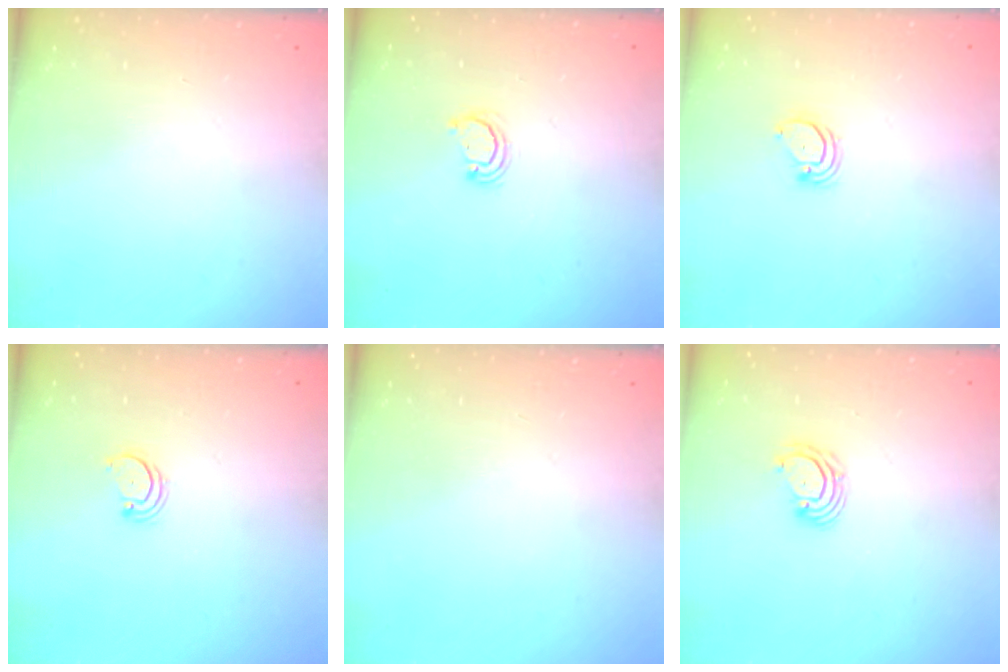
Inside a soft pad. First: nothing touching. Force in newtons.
{"total": 2.6, "press": 2.6, "slide": 0.3}
{"total": 2.0, "press": 2.0, "slide": 0.1}
{"total": 2.2, "press": 2.2, "slide": 0.2}
{"total": 0.0}
{"total": 3.4, "press": 3.4, "slide": 0.0}